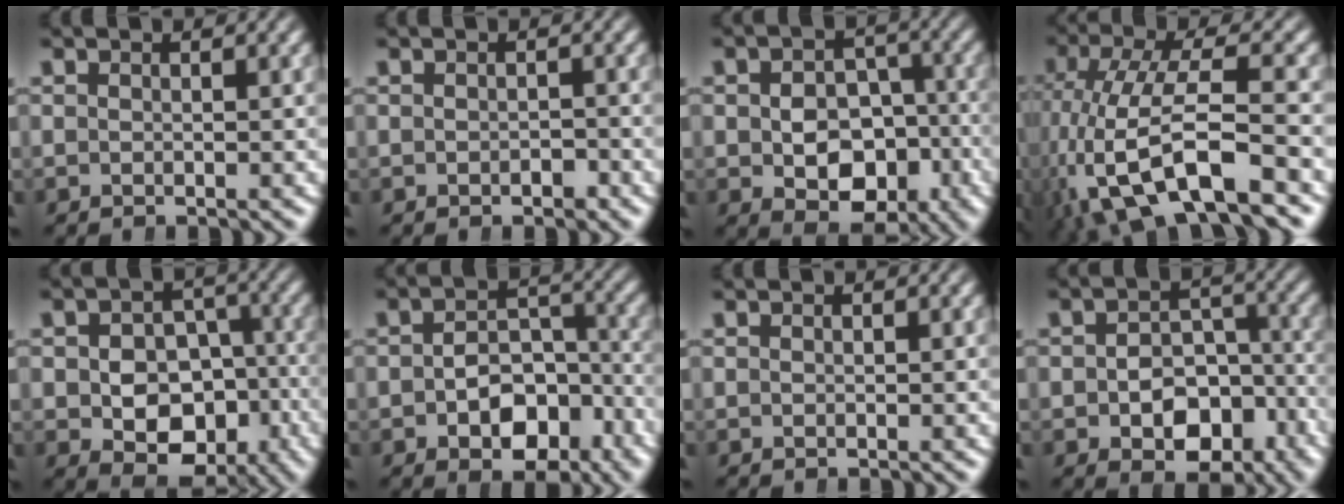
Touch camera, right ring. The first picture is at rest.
{"total": 0.7, "force": [-0.6, 0.2, 0.2], "torque": [-0.005, -0.005, -0.008]}
{"total": 7.1, "force": [-2.4, 4.9, 4.5], "torque": [-0.063, -0.041, -0.024]}
{"total": 8.3, "force": [-3.6, 3.9, 6.4], "torque": [-0.152, -0.046, -0.033]}
{"total": 8.2, "force": [-2.8, 6.1, 4.8], "torque": [-0.071, -0.046, -0.028]}
{"total": 6.2, "force": [-2.9, 3.9, 3.9], "torque": [-0.058, -0.023, -0.037]}
{"total": 0.0}
{"total": 6.1, "force": [-3.0, 3.9, 3.6], "torque": [-0.043, -0.023, -0.038]}